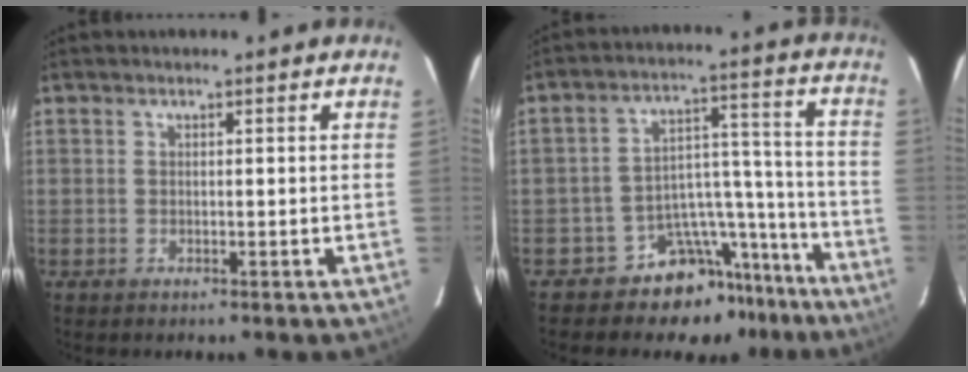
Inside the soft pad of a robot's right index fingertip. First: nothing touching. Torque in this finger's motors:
{"motor_torque": [0.92, -0.83, 0.05, -0.04]}